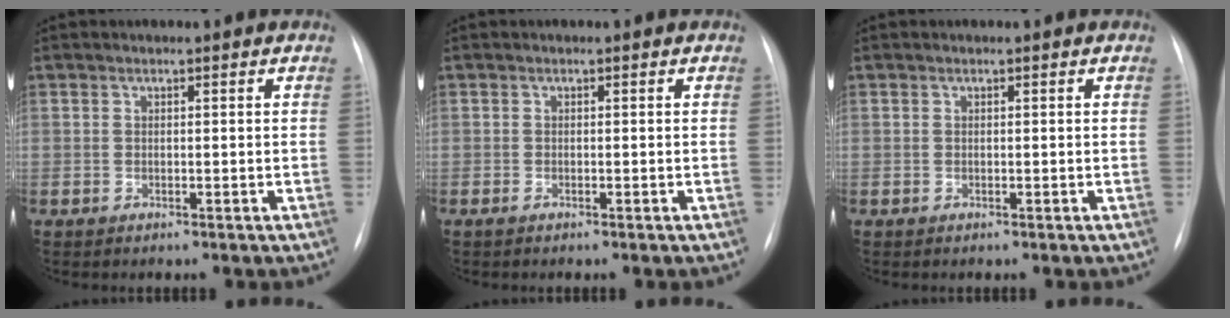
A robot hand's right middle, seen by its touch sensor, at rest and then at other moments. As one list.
[{"total": 0.5, "force": [-0.3, 0.1, 0.4], "torque": [-0.009, -0.002, -0.007]}, {"total": 0.0}]